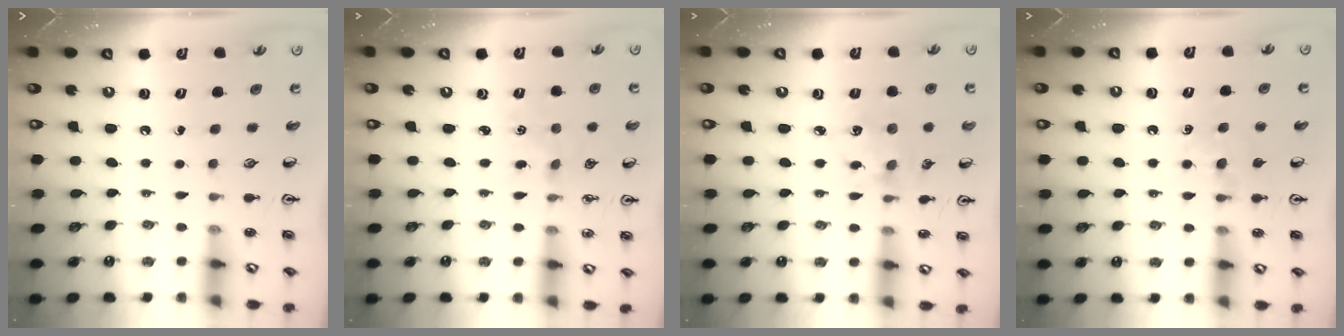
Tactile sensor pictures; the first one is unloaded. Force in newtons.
{"total": 2.7, "press": 2.7, "slide": 0.4}
{"total": 4.9, "press": 4.9, "slide": 0.3}
{"total": 6.5, "press": 6.4, "slide": 0.6}